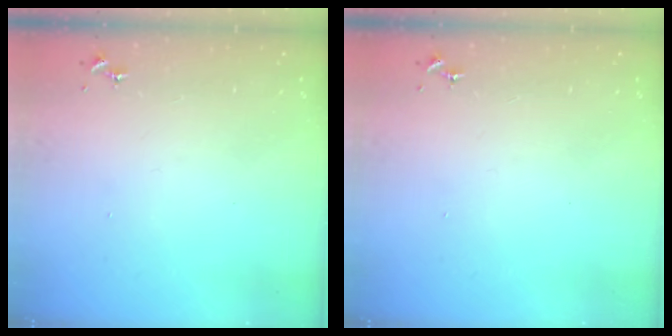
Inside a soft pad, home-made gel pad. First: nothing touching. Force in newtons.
{"total": 0.0}